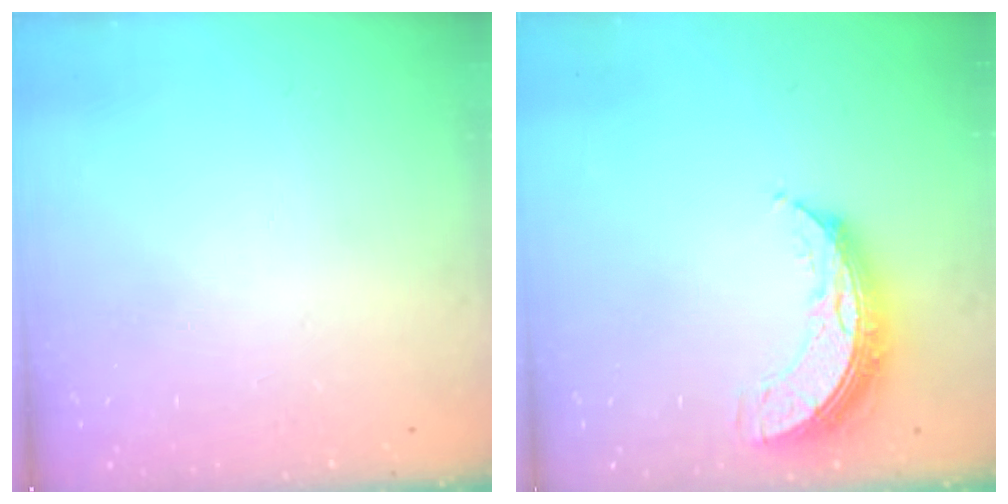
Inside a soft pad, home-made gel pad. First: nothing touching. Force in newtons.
{"total": 9.8, "press": 9.8, "slide": 0.6}